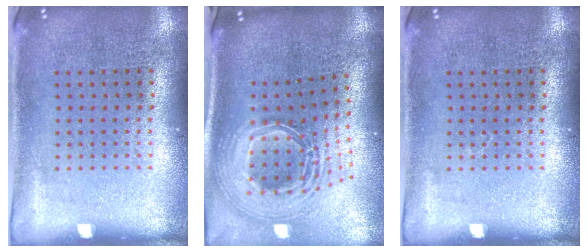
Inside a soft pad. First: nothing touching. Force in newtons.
{"total": 2.9, "press": 2.0, "slide": 2.1}
{"total": 0.0}